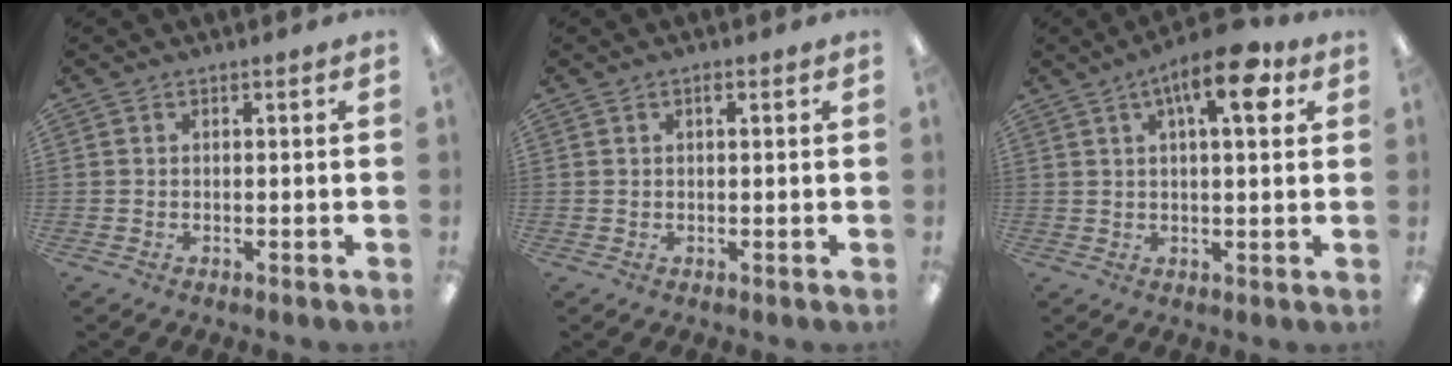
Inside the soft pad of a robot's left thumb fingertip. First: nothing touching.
{"total": 1.1, "force": [0.6, 0.5, 0.8], "torque": [-0.017, 0.004, 0.010]}
{"total": 12.0, "force": [5.5, 4.1, 9.8], "torque": [-0.138, -0.014, 0.085]}